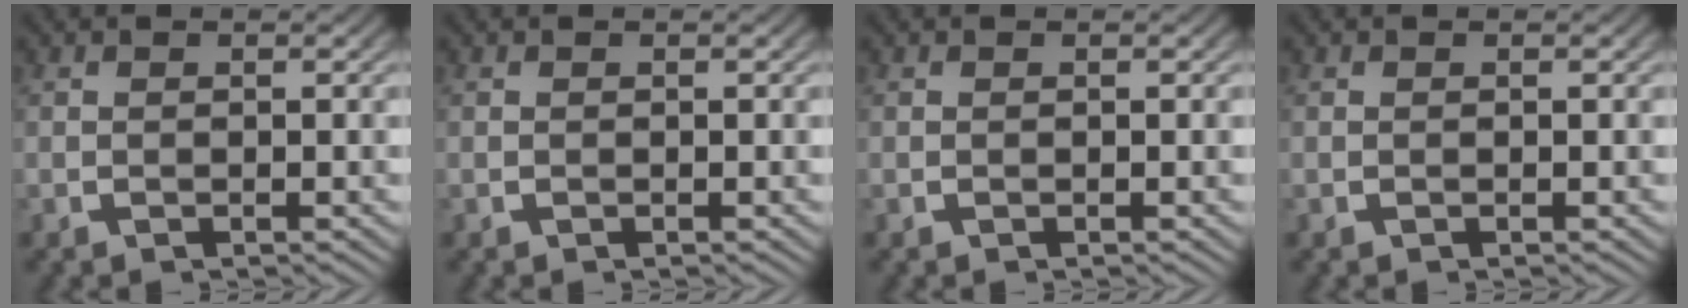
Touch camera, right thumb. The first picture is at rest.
{"total": 0.0}
{"total": 0.0}
{"total": 0.0}